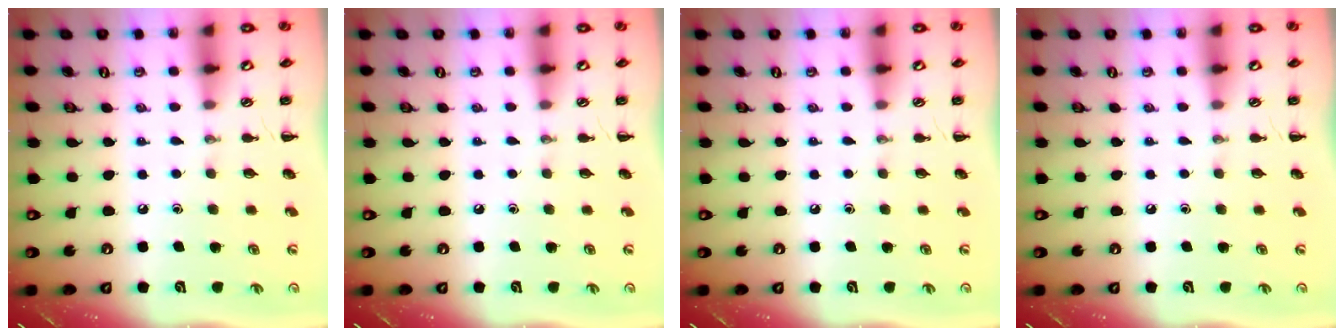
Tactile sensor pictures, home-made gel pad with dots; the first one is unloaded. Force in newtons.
{"total": 0.0}
{"total": 0.0}
{"total": 0.0}